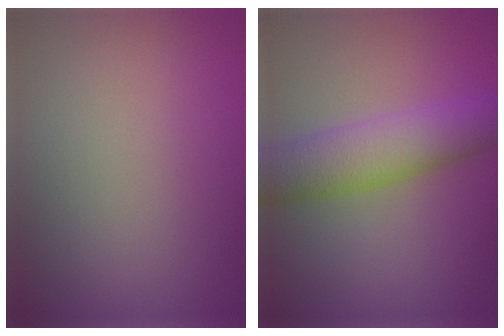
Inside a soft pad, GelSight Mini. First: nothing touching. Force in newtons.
{"total": 6.8, "press": 6.8, "slide": 0.3}